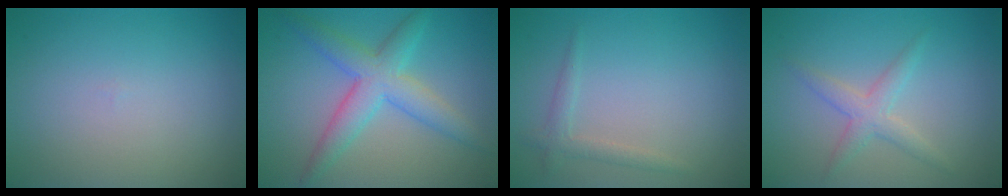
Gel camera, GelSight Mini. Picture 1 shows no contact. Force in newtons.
{"total": 4.9, "press": 4.9, "slide": 0.1}
{"total": 1.5, "press": 1.5, "slide": 0.1}
{"total": 2.3, "press": 2.3, "slide": 0.1}